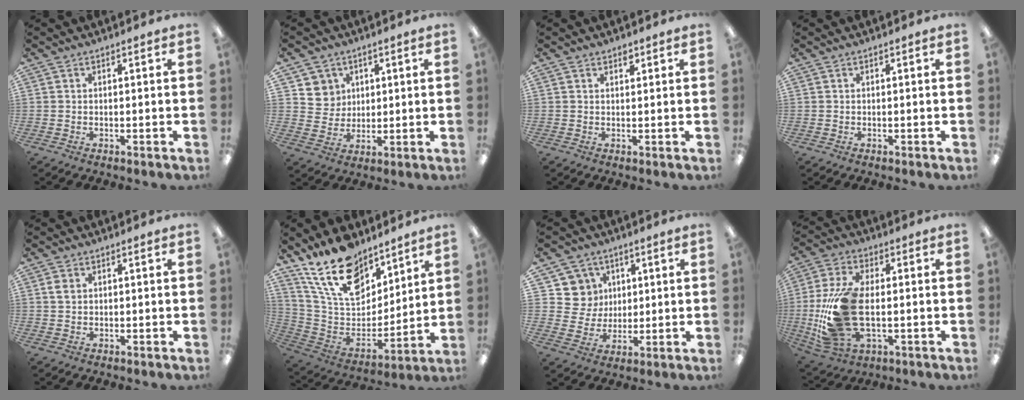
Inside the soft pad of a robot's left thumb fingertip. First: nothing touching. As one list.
[{"total": 6.6, "force": [3.4, 5.6, -0.6], "torque": [0.009, -0.021, 0.062]}, {"total": 1.4, "force": [1.1, 0.7, 0.5], "torque": [0.006, -0.006, 0.017]}, {"total": 0.0}, {"total": 1.7, "force": [0.5, 1.3, 1.0], "torque": [-0.022, 0.006, 0.008]}, {"total": 19.9, "force": [14.4, 10.1, 9.2], "torque": [-0.182, -0.080, 0.267]}, {"total": 8.8, "force": [3.9, 7.9, 0.0], "torque": [-0.005, -0.023, 0.078]}, {"total": 20.8, "force": [-1.4, 12.2, 16.7], "torque": [-0.343, -0.012, -0.012]}]